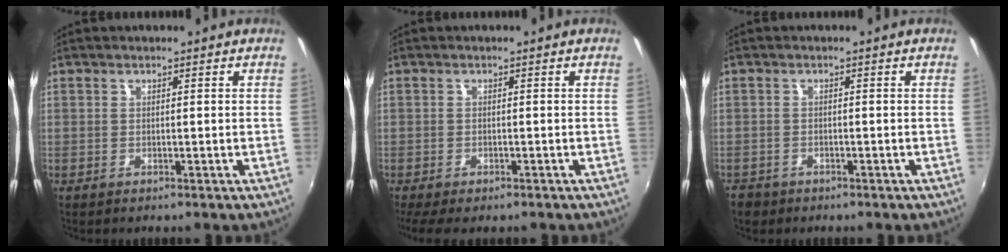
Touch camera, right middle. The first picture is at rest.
{"total": 5.3, "force": [-4.0, 1.7, 3.0], "torque": [-0.075, -0.030, -0.071]}
{"total": 2.7, "force": [-1.9, 1.9, 0.6], "torque": [-0.022, -0.005, -0.034]}